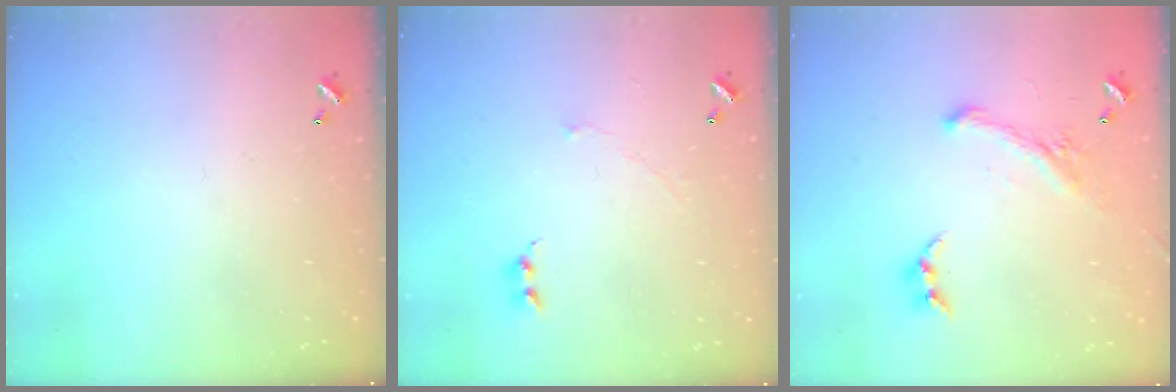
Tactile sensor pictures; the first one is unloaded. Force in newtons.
{"total": 2.4, "press": 2.3, "slide": 0.7}
{"total": 1.7, "press": 1.0, "slide": 1.3}